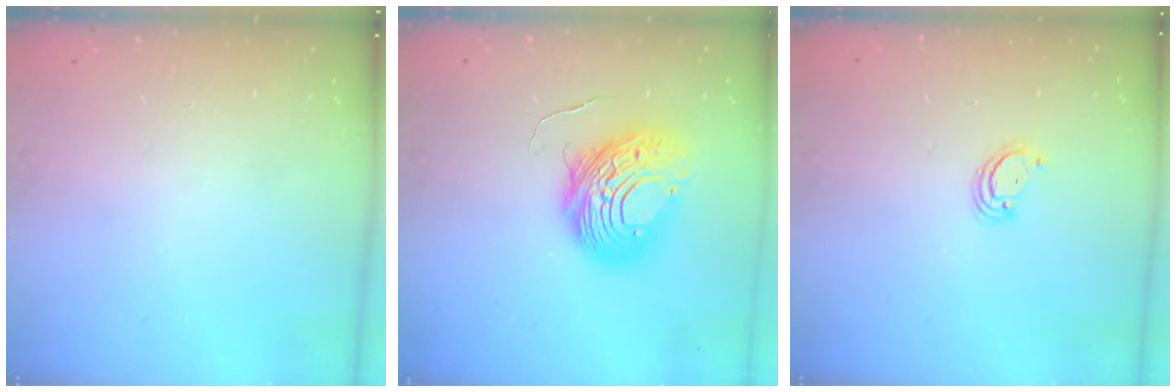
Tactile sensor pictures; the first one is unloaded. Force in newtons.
{"total": 12.2, "press": 12.1, "slide": 1.3}
{"total": 2.9, "press": 2.8, "slide": 0.2}